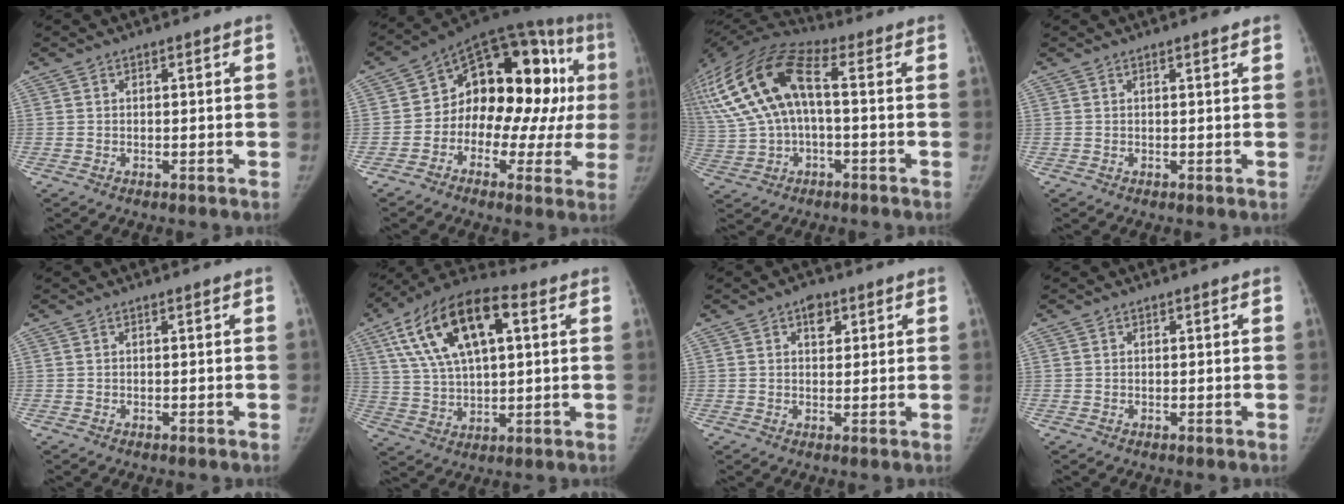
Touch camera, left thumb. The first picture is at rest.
{"total": 23.9, "force": [1.5, 13.9, 19.4], "torque": [-0.214, 0.056, 0.014]}
{"total": 21.0, "force": [2.6, 10.7, 17.9], "torque": [-0.397, 0.039, 0.042]}
{"total": 0.9, "force": [0.6, 0.2, 0.6], "torque": [-0.007, -0.001, 0.007]}
{"total": 0.0}
{"total": 19.9, "force": [7.0, 9.4, 16.2], "torque": [-0.279, 0.012, 0.117]}
{"total": 3.9, "force": [1.9, 2.6, 2.2], "torque": [-0.010, -0.004, 0.024]}
{"total": 0.0}